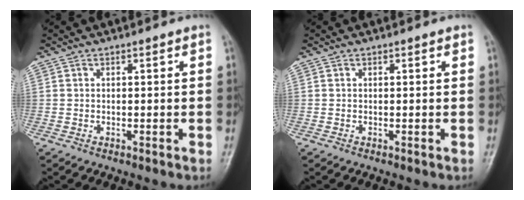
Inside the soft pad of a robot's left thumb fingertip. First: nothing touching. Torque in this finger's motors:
{"motor_torque": [-0.19, 0.28, -0.11, 0.07, 0.00]}